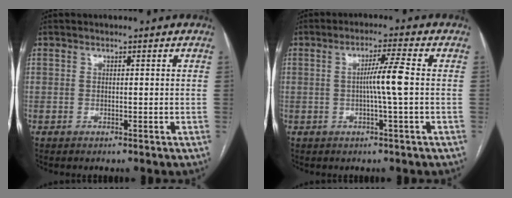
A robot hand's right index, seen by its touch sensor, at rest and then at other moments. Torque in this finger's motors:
{"motor_torque": [0.47, 0.01, 0.31, 0.07]}